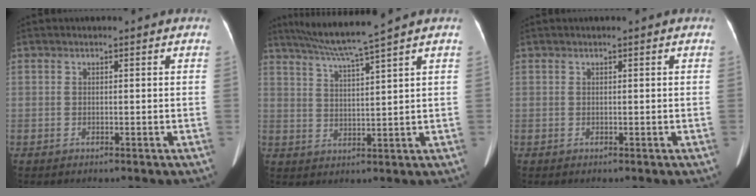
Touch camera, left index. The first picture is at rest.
{"total": 8.1, "force": [6.7, -2.2, 4.0], "torque": [-0.072, 0.001, 0.120]}
{"total": 0.0}